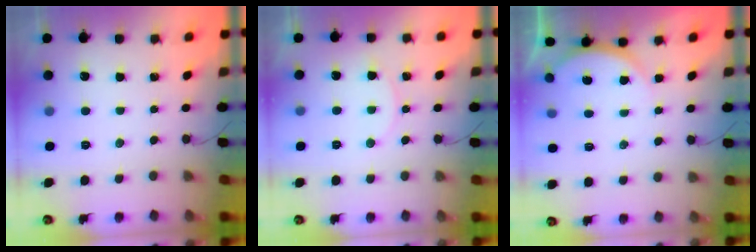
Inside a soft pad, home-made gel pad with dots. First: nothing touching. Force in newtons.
{"total": 5.1, "press": 5.1, "slide": 0.7}
{"total": 4.2, "press": 4.2, "slide": 0.6}